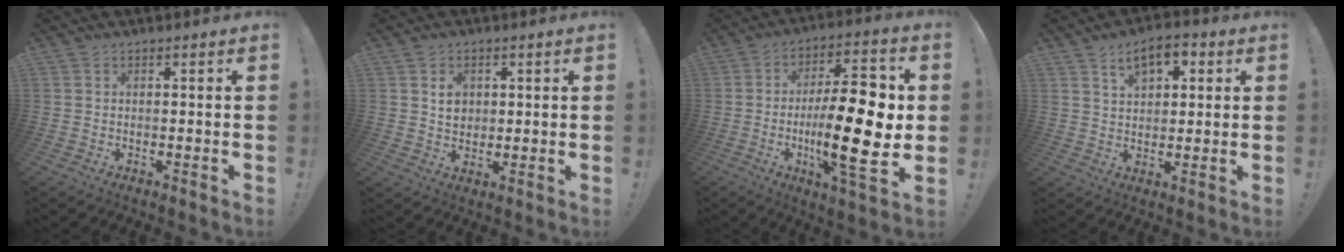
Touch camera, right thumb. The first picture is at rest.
{"total": 5.0, "force": [1.2, 4.3, 2.3], "torque": [-0.022, -0.005, 0.018]}
{"total": 22.2, "force": [-2.0, 7.0, 21.0], "torque": [-0.346, -0.001, -0.035]}
{"total": 8.1, "force": [4.1, 4.8, 5.2], "torque": [-0.070, -0.007, 0.070]}